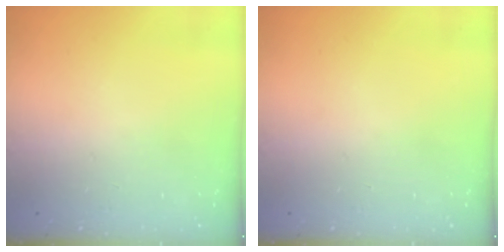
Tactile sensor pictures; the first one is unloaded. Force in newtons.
{"total": 0.0}